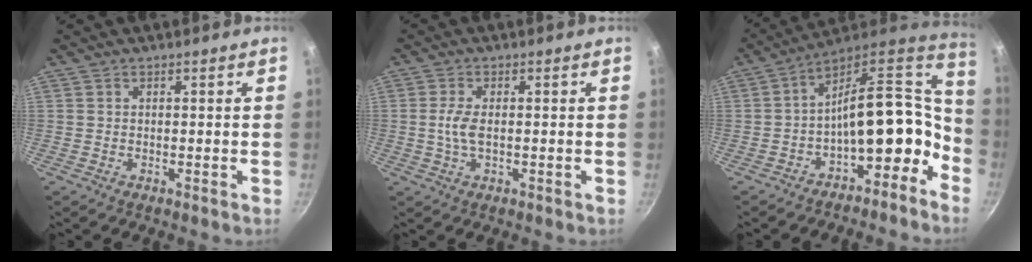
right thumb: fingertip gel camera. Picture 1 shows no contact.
{"total": 3.7, "force": [-0.1, 1.6, 3.3], "torque": [-0.079, 0.002, -0.005]}
{"total": 18.0, "force": [-6.6, 10.4, 13.2], "torque": [-0.131, 0.093, -0.098]}